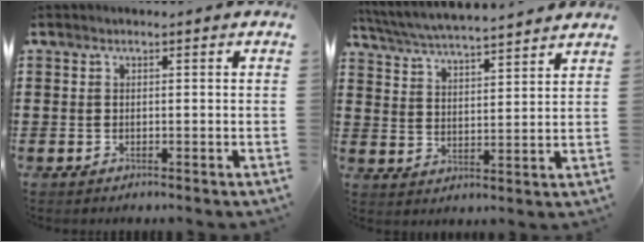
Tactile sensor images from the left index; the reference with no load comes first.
{"total": 5.1, "force": [5.0, -0.4, 1.2], "torque": [-0.047, -0.034, 0.083]}